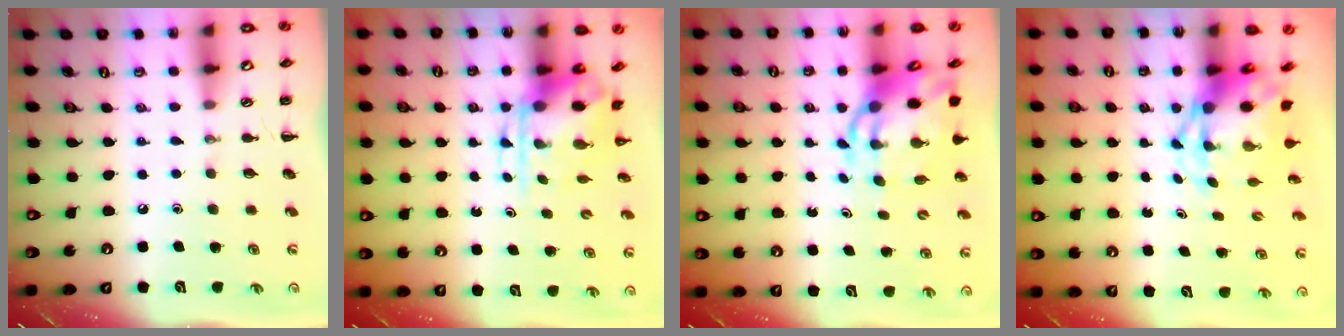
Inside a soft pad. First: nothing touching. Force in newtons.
{"total": 5.7, "press": 5.5, "slide": 1.3}
{"total": 8.2, "press": 8.0, "slide": 1.9}
{"total": 4.9, "press": 4.7, "slide": 1.3}